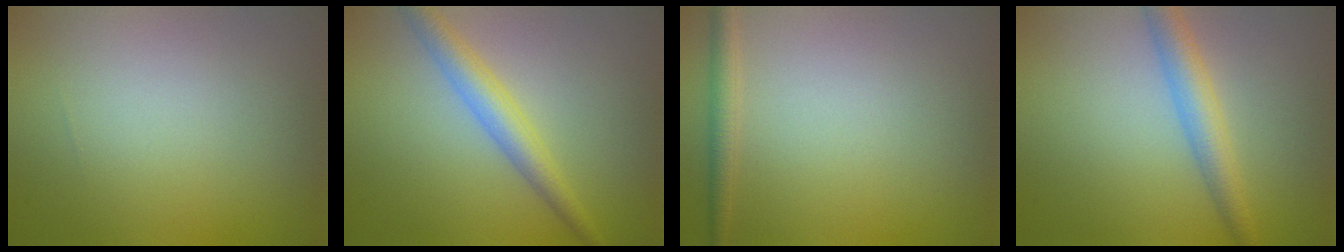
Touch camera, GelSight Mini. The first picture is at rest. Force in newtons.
{"total": 3.3, "press": 3.3, "slide": 0.1}
{"total": 1.7, "press": 1.7, "slide": 0.1}
{"total": 3.4, "press": 3.4, "slide": 0.0}